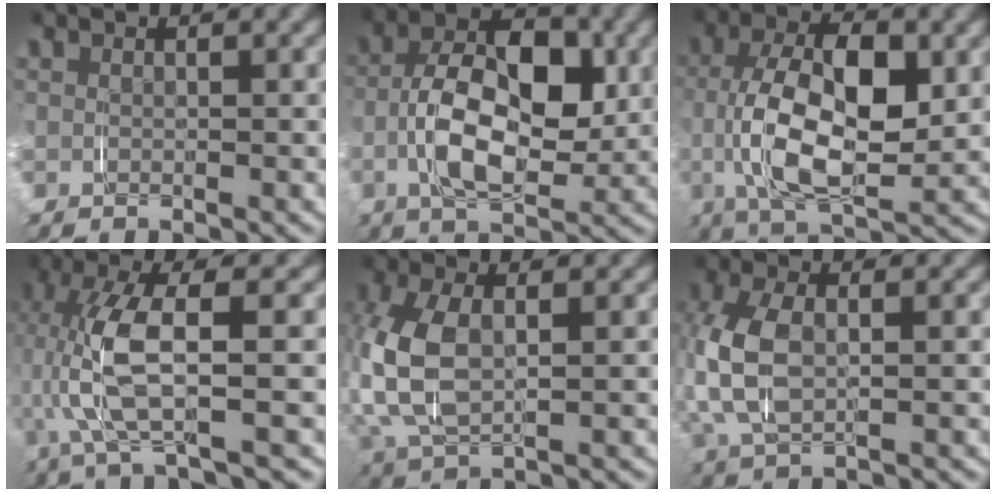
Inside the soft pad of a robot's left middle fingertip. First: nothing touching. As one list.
[{"total": 8.7, "force": [-0.4, 4.9, 7.2], "torque": [-0.122, 0.000, -0.012]}, {"total": 8.9, "force": [0.1, 4.2, 7.9], "torque": [-0.147, -0.008, 0.005]}, {"total": 6.2, "force": [0.4, 1.4, 6.0], "torque": [-0.147, 0.006, 0.009]}, {"total": 7.2, "force": [0.6, 4.3, 5.8], "torque": [-0.170, -0.010, 0.024]}, {"total": 6.6, "force": [0.4, 3.9, 5.3], "torque": [-0.156, -0.008, 0.017]}]